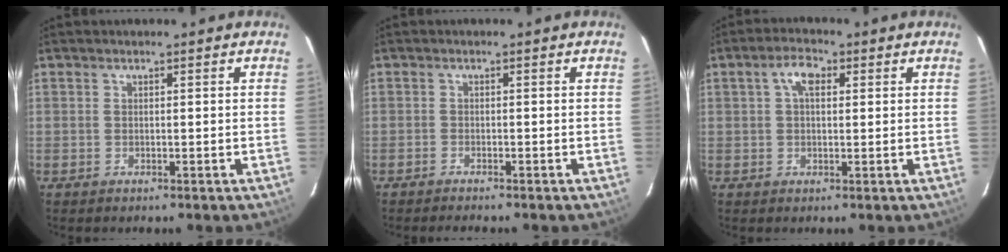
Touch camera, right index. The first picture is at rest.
{"total": 2.4, "force": [-2.3, 0.3, 0.8], "torque": [-0.030, -0.010, -0.040]}
{"total": 4.0, "force": [1.2, 2.2, 3.2], "torque": [-0.057, 0.014, 0.022]}